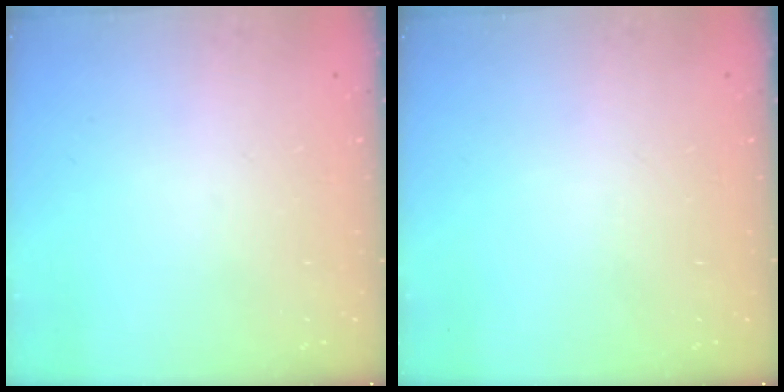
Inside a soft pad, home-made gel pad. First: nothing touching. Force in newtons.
{"total": 0.0}